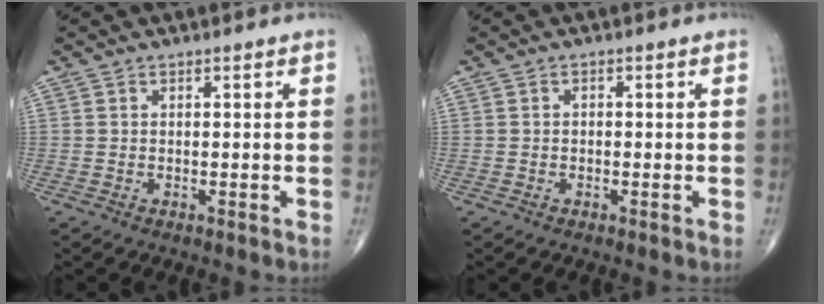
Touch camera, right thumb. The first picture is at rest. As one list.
[{"total": 0.7, "force": [-0.1, 0.5, 0.4], "torque": [-0.003, 0.004, -0.005]}]